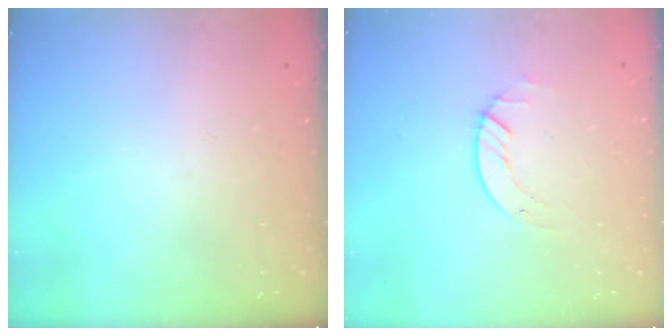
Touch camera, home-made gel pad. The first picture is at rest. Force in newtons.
{"total": 2.0, "press": 2.0, "slide": 0.2}